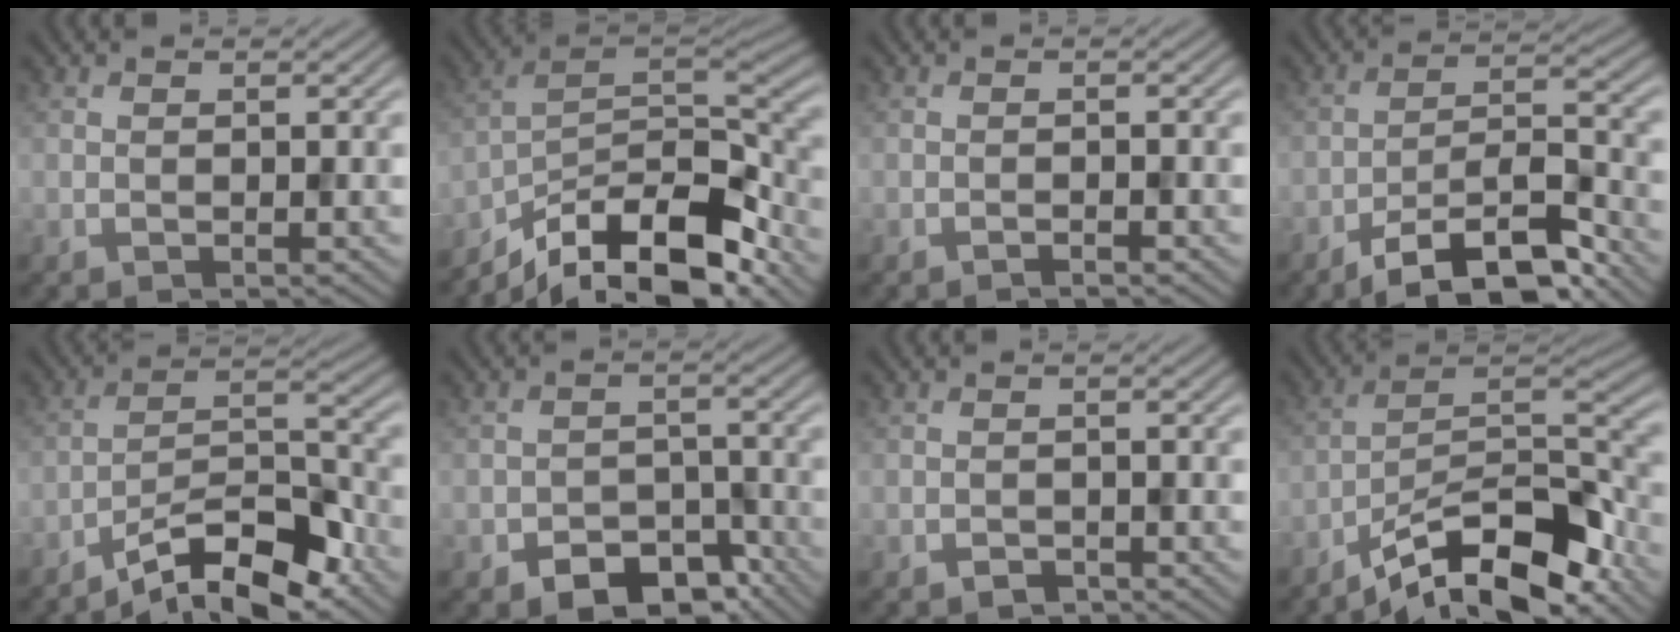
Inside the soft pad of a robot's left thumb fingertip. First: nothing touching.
{"total": 14.8, "force": [-10.8, 5.1, 8.8], "torque": [-0.175, -0.006, -0.183]}
{"total": 0.8, "force": [-0.7, 0.0, 0.4], "torque": [-0.007, 0.002, -0.014]}
{"total": 11.1, "force": [-8.3, 3.0, 6.8], "torque": [-0.110, 0.003, -0.152]}
{"total": 10.9, "force": [-8.4, 2.5, 6.5], "torque": [-0.102, 0.011, -0.158]}
{"total": 7.2, "force": [-4.7, 4.2, 3.4], "torque": [-0.048, -0.017, -0.078]}
{"total": 1.2, "force": [-0.9, 0.6, 0.4], "torque": [-0.007, -0.002, -0.017]}
{"total": 13.6, "force": [-10.3, 3.3, 8.2], "torque": [-0.137, 0.006, -0.194]}